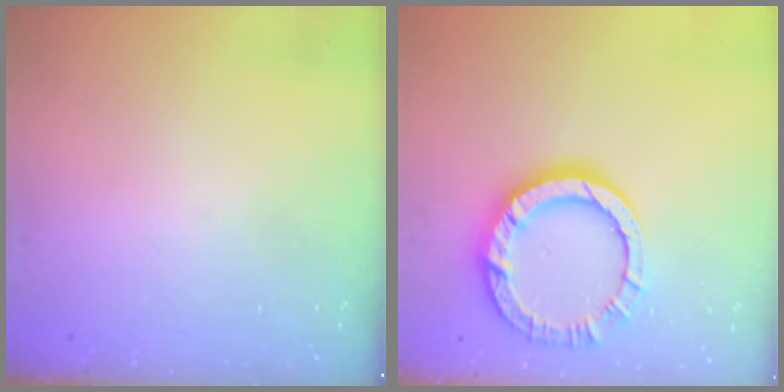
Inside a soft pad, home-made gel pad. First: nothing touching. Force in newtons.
{"total": 13.2, "press": 13.1, "slide": 1.6}